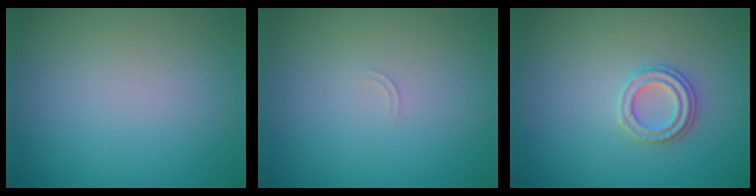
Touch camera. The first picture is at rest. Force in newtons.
{"total": 0.6, "press": 0.6, "slide": 0.2}
{"total": 2.3, "press": 2.2, "slide": 0.8}